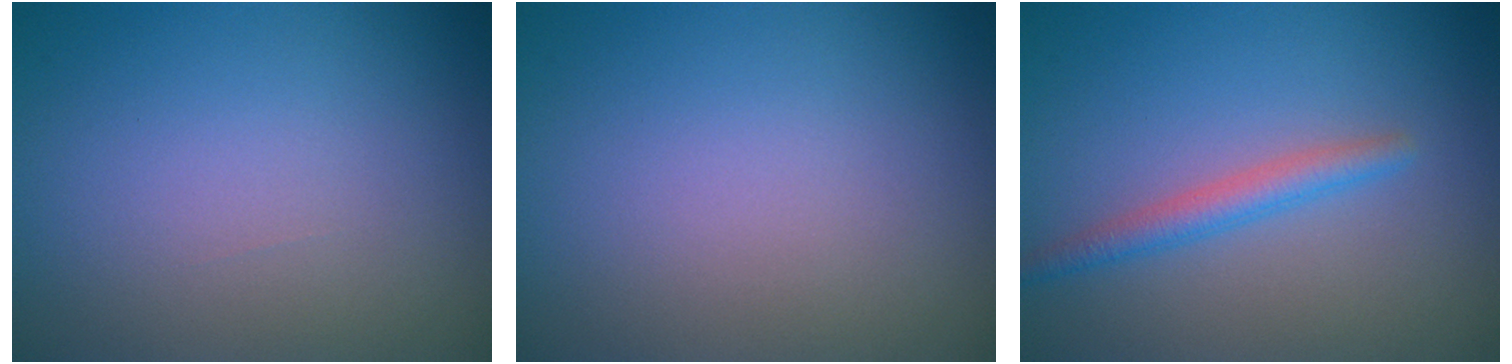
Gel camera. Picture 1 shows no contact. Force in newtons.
{"total": 0.0}
{"total": 2.1, "press": 2.1, "slide": 0.1}